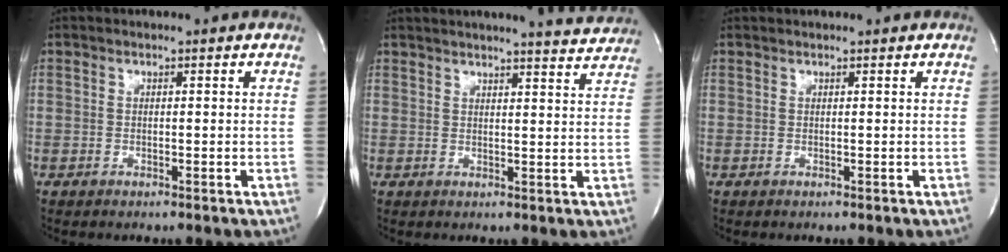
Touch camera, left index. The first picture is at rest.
{"total": 8.6, "force": [8.3, 0.1, 2.3], "torque": [-0.029, -0.009, 0.084]}
{"total": 1.3, "force": [1.2, 0.0, 0.3], "torque": [-0.006, 0.013, 0.016]}